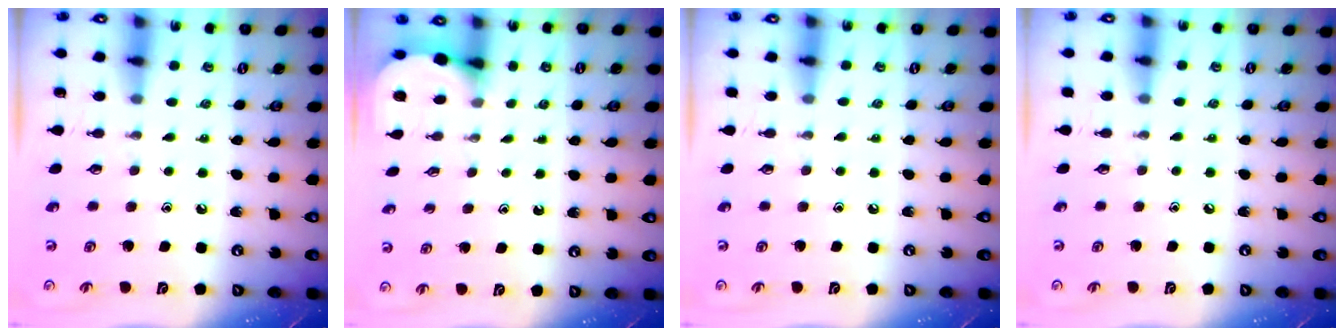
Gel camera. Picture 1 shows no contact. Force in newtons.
{"total": 2.6, "press": 2.6, "slide": 0.2}
{"total": 3.3, "press": 3.2, "slide": 0.6}
{"total": 0.0}